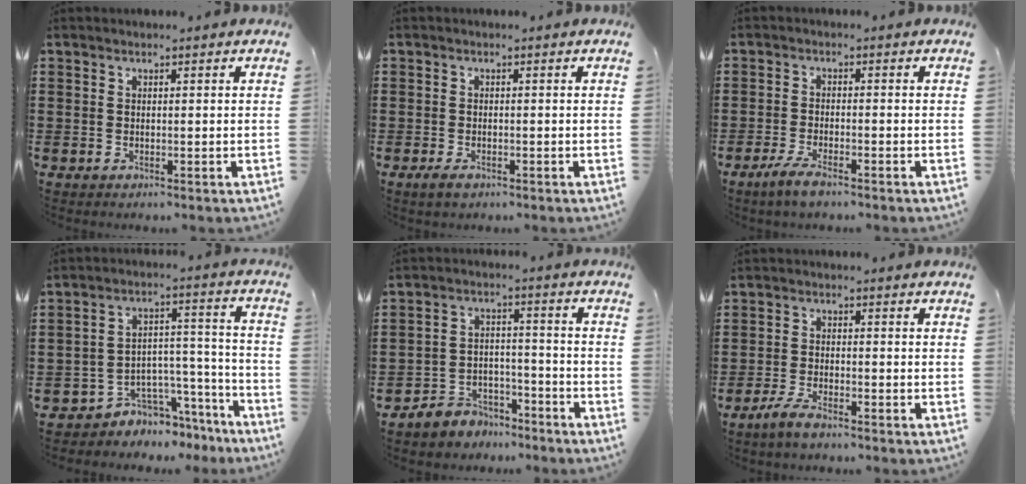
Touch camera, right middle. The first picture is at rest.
{"total": 1.5, "force": [-1.0, 0.9, 0.6], "torque": [-0.020, -0.003, -0.024]}
{"total": 3.6, "force": [-2.6, 0.7, 2.4], "torque": [-0.060, -0.003, -0.054]}
{"total": 5.2, "force": [-4.7, 2.2, -0.3], "torque": [-0.005, 0.004, -0.094]}
{"total": 5.2, "force": [-4.9, 1.6, 0.0], "torque": [-0.012, 0.009, -0.104]}
{"total": 3.4, "force": [-2.8, 0.7, 1.9], "torque": [-0.052, -0.002, -0.059]}